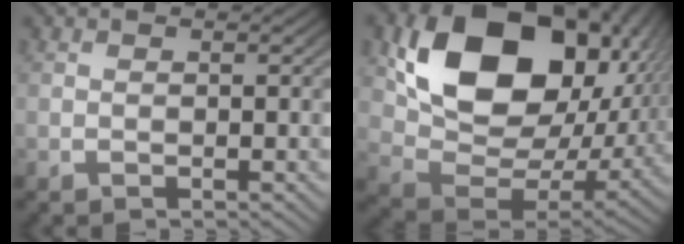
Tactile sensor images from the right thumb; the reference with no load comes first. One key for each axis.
{"total": 19.4, "fx": 3.7, "fy": 12.6, "fz": 14.3, "tx": -0.266, "ty": -0.023, "tz": 0.065}